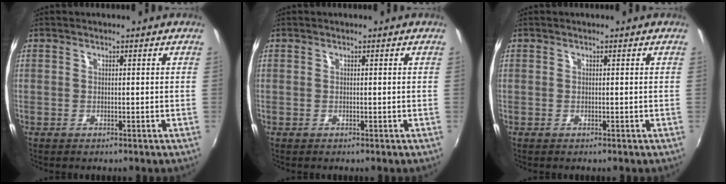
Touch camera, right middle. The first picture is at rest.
{"total": 0.0}
{"total": 0.0}